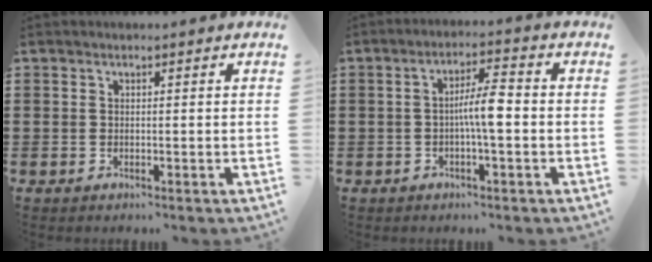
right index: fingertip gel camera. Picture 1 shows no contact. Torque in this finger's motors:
{"motor_torque": [1.19, -0.40, 0.47, 0.15]}